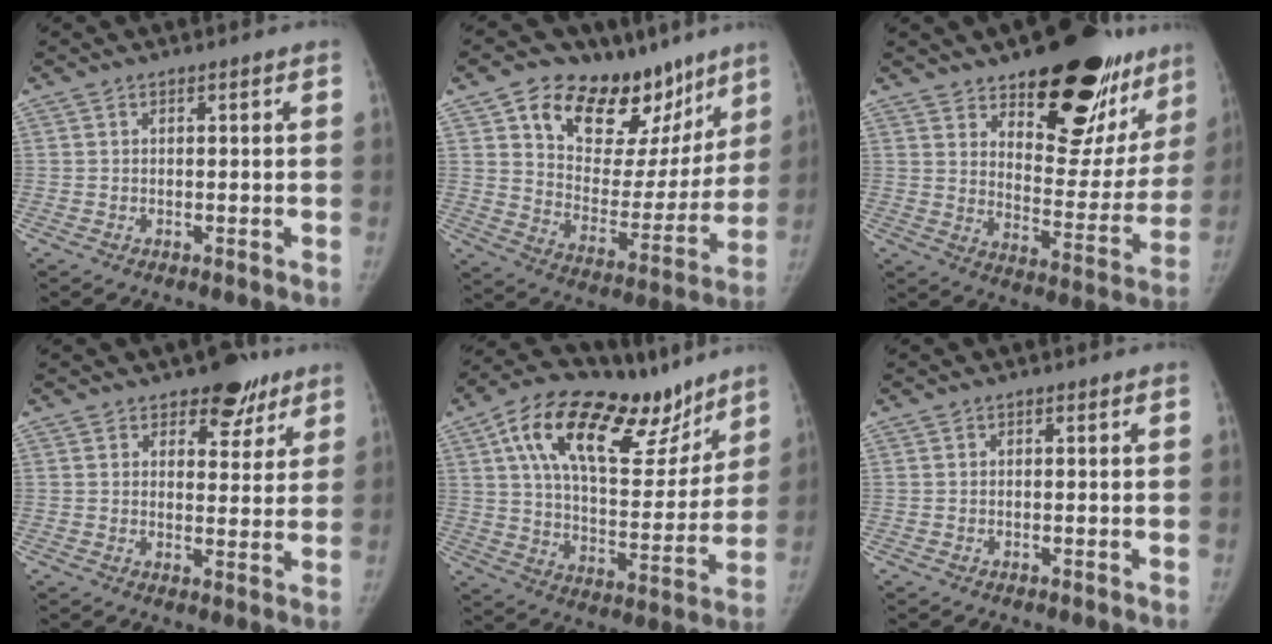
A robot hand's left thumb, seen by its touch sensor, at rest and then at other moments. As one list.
[{"total": 25.6, "force": [15.7, 14.4, 14.1], "torque": [-0.150, -0.055, 0.247]}, {"total": 25.7, "force": [17.1, 11.3, 15.6], "torque": [-0.162, -0.100, 0.244]}, {"total": 7.2, "force": [5.0, 4.3, 3.0], "torque": [0.006, -0.024, 0.068]}, {"total": 27.5, "force": [16.0, 12.4, 18.6], "torque": [-0.246, -0.023, 0.258]}, {"total": 0.0}]